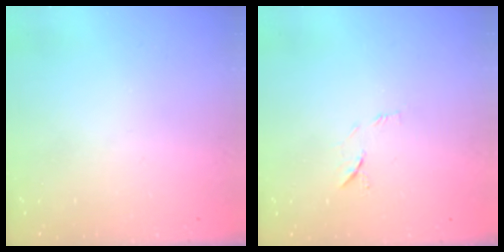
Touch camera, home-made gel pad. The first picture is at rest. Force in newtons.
{"total": 6.8, "press": 6.7, "slide": 0.8}